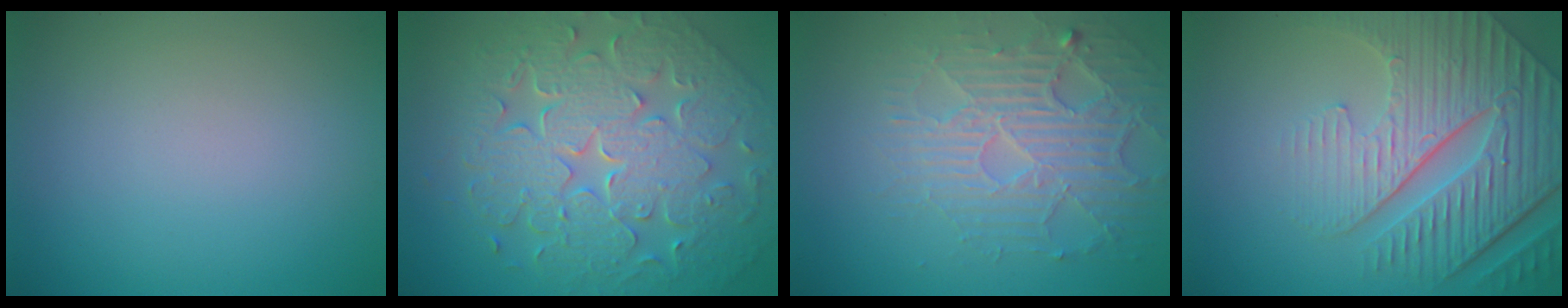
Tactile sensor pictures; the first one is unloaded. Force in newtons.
{"total": 9.5, "press": 6.7, "slide": 6.7}
{"total": 4.7, "press": 4.1, "slide": 2.3}
{"total": 7.2, "press": 5.8, "slide": 4.3}